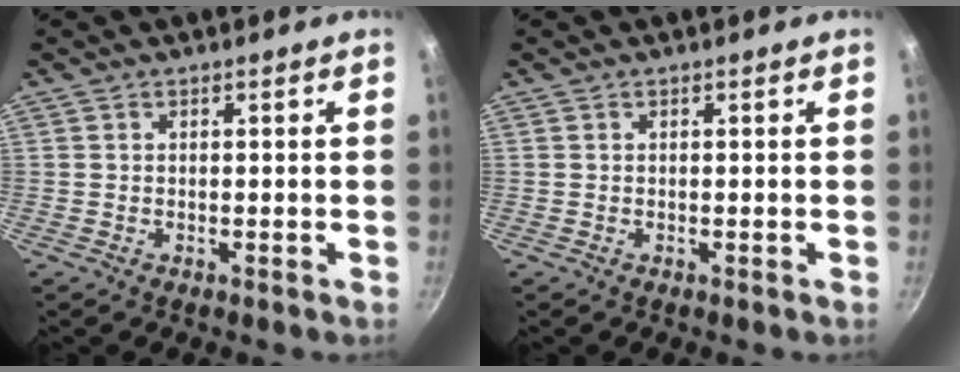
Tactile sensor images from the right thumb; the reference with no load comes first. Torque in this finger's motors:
{"motor_torque": [-0.02, -0.02, 0.17, 0.17, 0.01]}